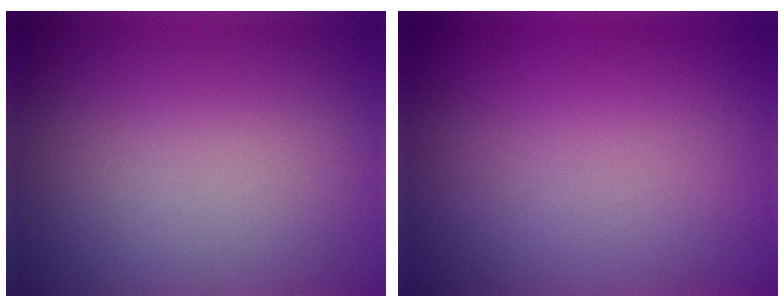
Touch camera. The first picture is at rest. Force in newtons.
{"total": 0.0}